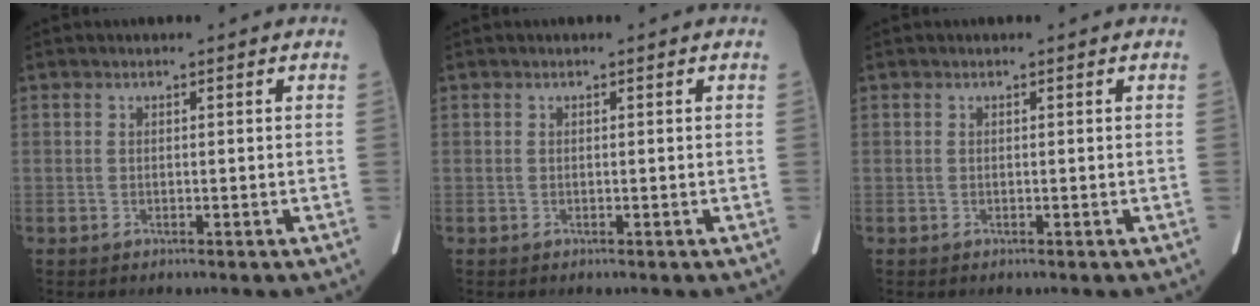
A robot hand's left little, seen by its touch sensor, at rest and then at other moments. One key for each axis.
{"total": 0.0}
{"total": 0.0}